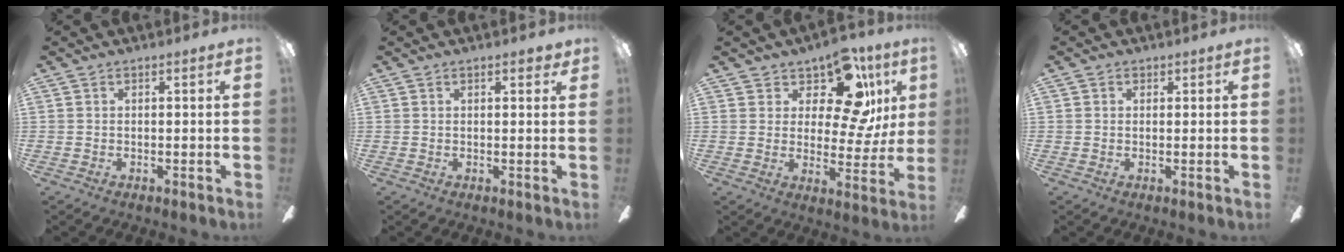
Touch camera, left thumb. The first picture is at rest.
{"total": 2.3, "force": [1.4, 0.7, 1.7], "torque": [-0.012, -0.005, 0.018]}
{"total": 13.4, "force": [8.8, 6.1, 8.1], "torque": [-0.133, -0.058, 0.155]}
{"total": 0.9, "force": [0.4, 0.8, 0.1], "torque": [0.006, -0.001, 0.007]}